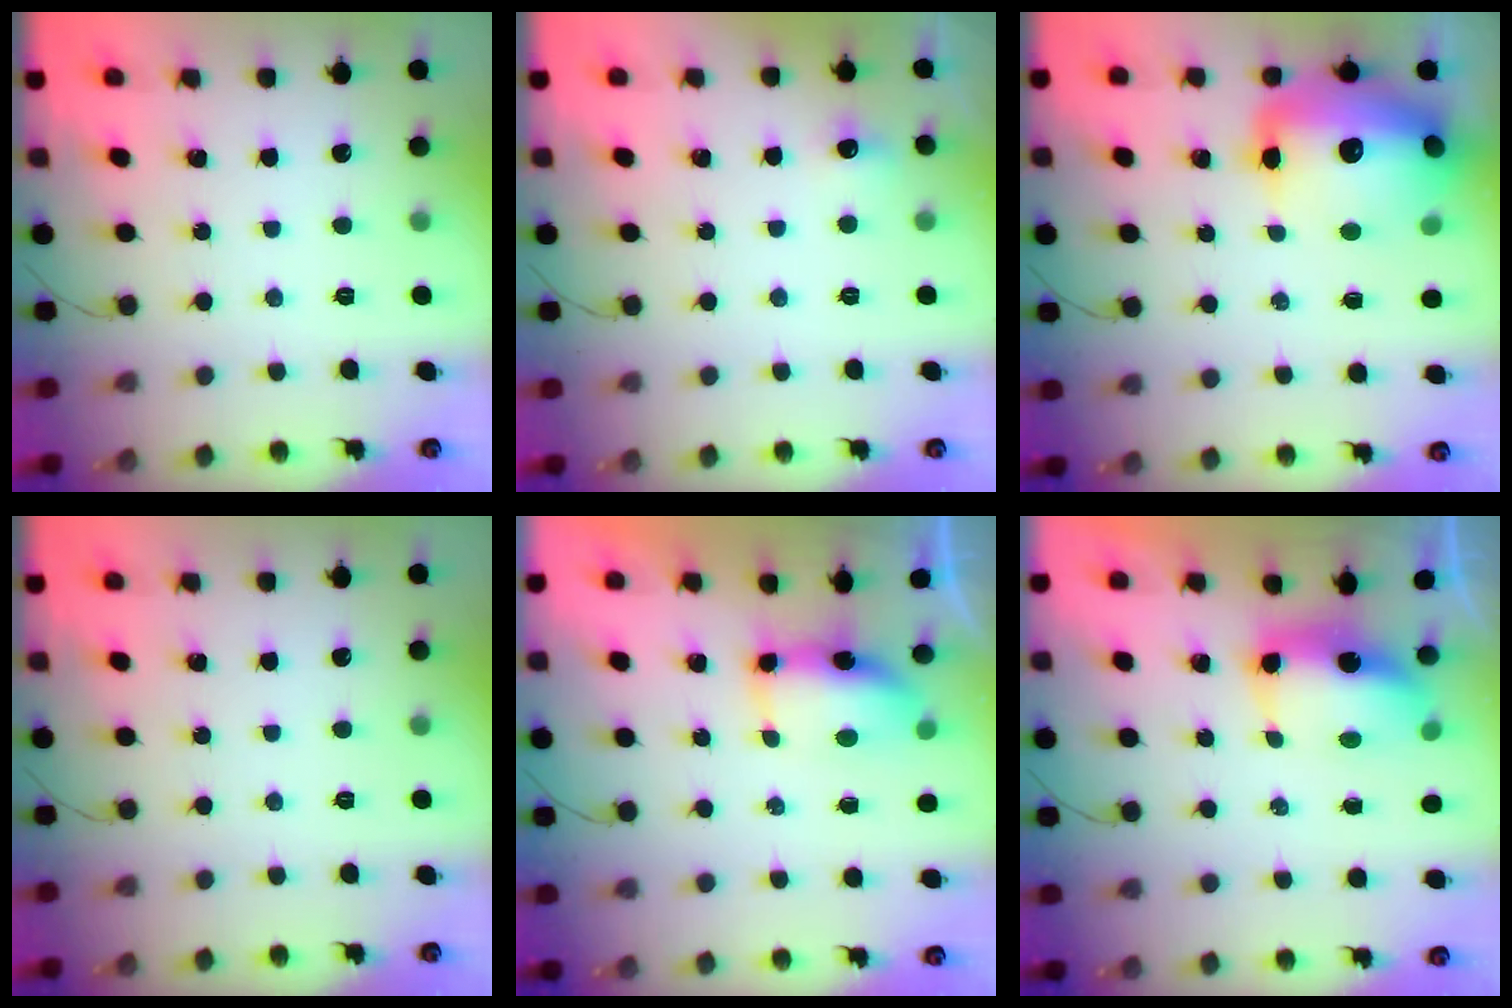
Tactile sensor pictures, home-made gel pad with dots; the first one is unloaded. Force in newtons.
{"total": 10.6, "press": 4.4, "slide": 9.7}
{"total": 20.6, "press": 20.0, "slide": 4.9}
{"total": 0.0}
{"total": 10.3, "press": 8.2, "slide": 6.2}
{"total": 8.1, "press": 8.0, "slide": 1.5}